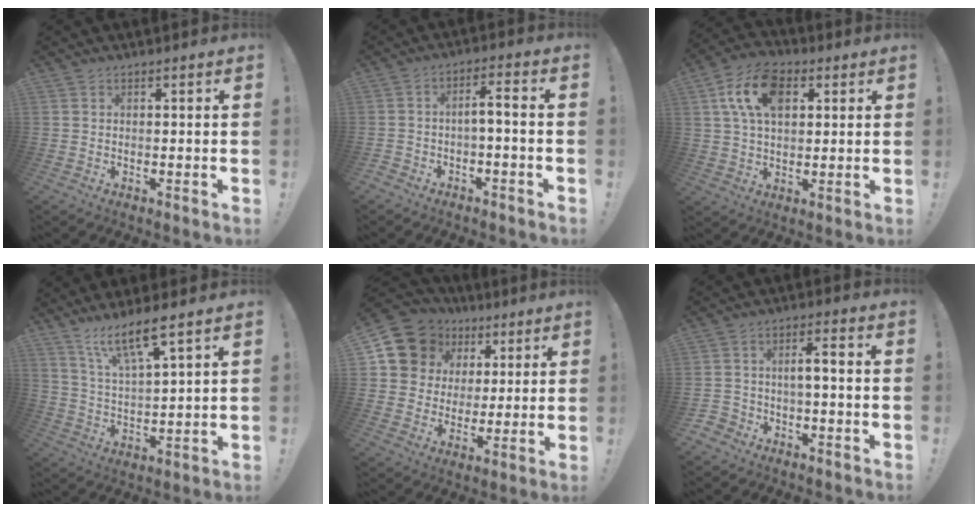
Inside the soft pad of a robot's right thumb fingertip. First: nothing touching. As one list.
[{"total": 4.6, "force": [-2.9, 0.9, 3.4], "torque": [-0.055, 0.007, -0.055]}, {"total": 14.0, "force": [5.0, 8.8, 9.7], "torque": [-0.167, 0.004, 0.094]}, {"total": 10.9, "force": [8.0, 1.5, 7.2], "torque": [-0.123, -0.043, 0.134]}, {"total": 12.8, "force": [5.9, 10.7, 3.8], "torque": [-0.063, -0.033, 0.129]}, {"total": 4.6, "force": [-2.6, 2.1, 3.1], "torque": [-0.061, 0.006, -0.053]}]